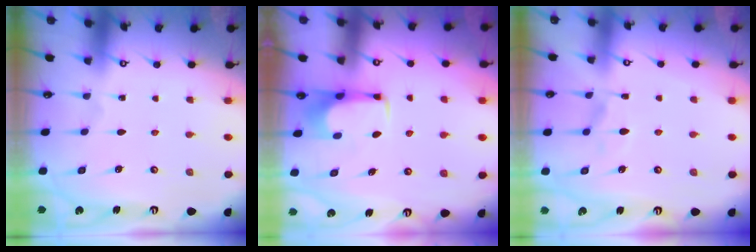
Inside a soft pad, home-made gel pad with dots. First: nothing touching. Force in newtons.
{"total": 1.6, "press": 1.5, "slide": 0.4}
{"total": 6.7, "press": 6.6, "slide": 1.2}